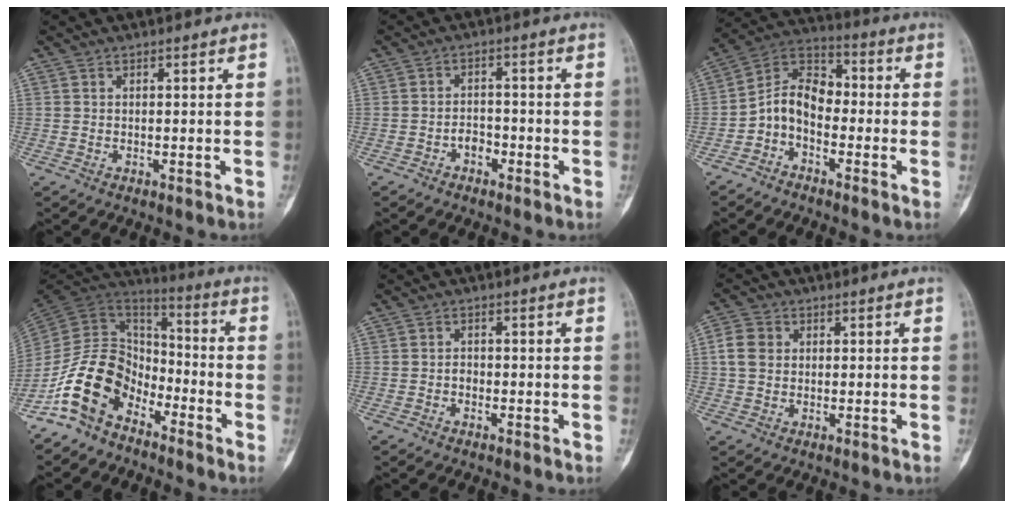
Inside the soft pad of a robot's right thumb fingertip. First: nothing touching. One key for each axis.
{"total": 2.9, "fx": -1.6, "fy": 2.0, "fz": 1.4, "tx": -0.009, "ty": 0.015, "tz": -0.029}
{"total": 8.9, "fx": -2.7, "fy": 6.2, "fz": 5.8, "tx": -0.091, "ty": 0.056, "tz": -0.067}
{"total": 14.3, "fx": -8.8, "fy": 9.0, "fz": 6.9, "tx": -0.118, "ty": 0.083, "tz": -0.182}
{"total": 1.2, "fx": -0.6, "fy": 0.9, "fz": 0.6, "tx": -0.005, "ty": 0.004, "tz": -0.014}
{"total": 4.6, "fx": 0.6, "fy": 3.9, "fz": 2.4, "tx": -0.041, "ty": 0.009, "tz": 0.008}